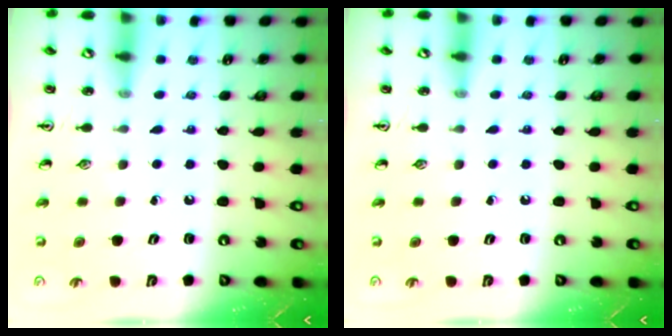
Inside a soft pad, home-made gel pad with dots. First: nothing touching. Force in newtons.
{"total": 0.0}